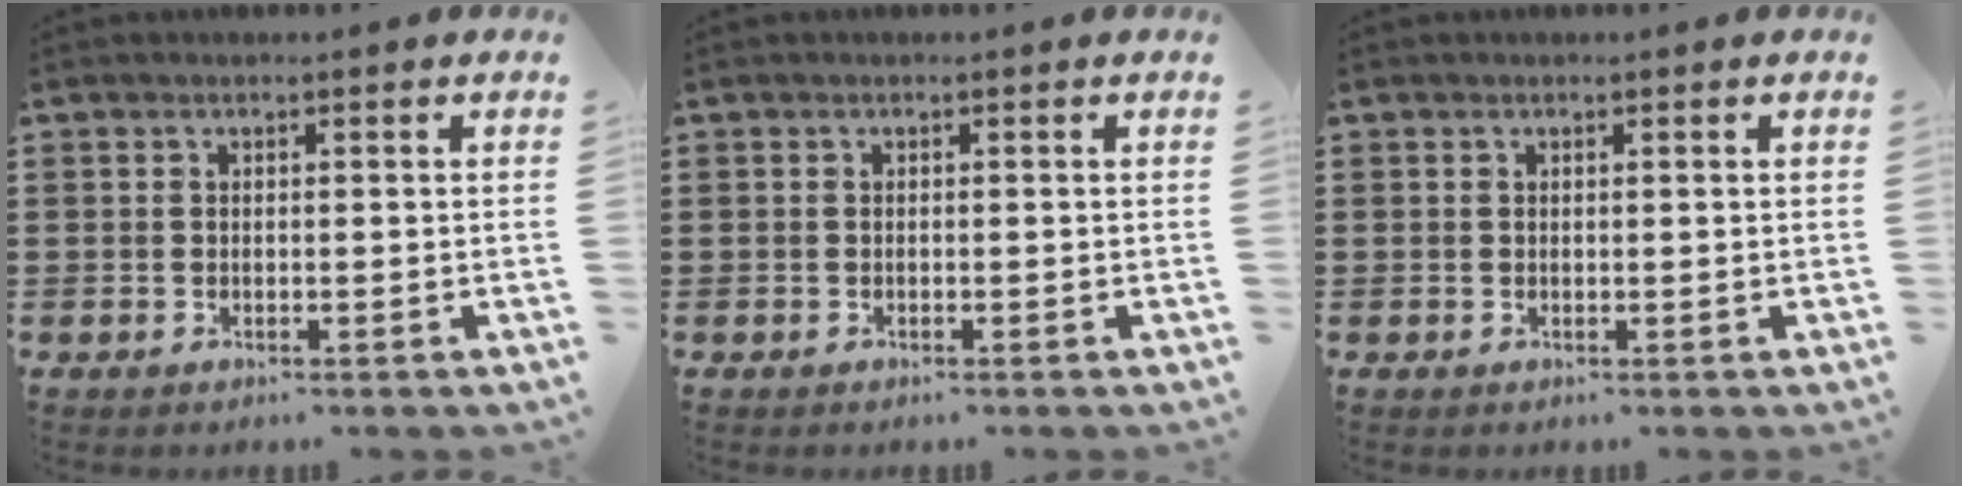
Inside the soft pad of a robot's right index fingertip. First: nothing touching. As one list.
[{"total": 0.0}, {"total": 0.0}]